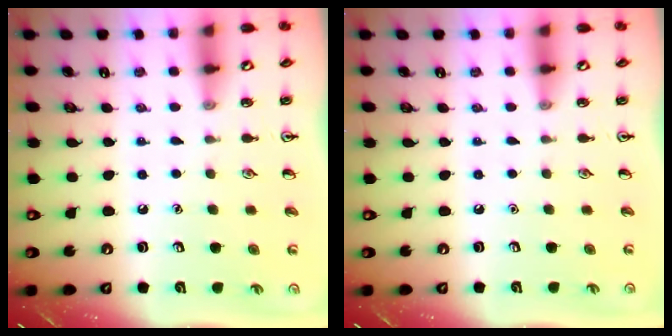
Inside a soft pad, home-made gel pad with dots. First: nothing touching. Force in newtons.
{"total": 0.0}